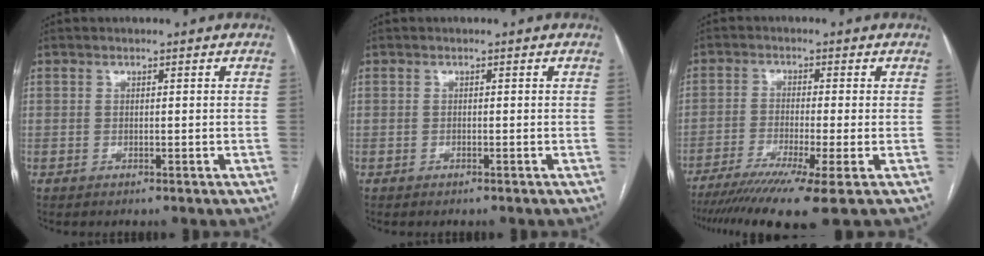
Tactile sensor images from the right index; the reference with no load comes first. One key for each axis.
{"total": 0.0}
{"total": 12.1, "fx": -8.5, "fy": -1.0, "fz": 8.6, "tx": -0.141, "ty": -0.030, "tz": -0.134}